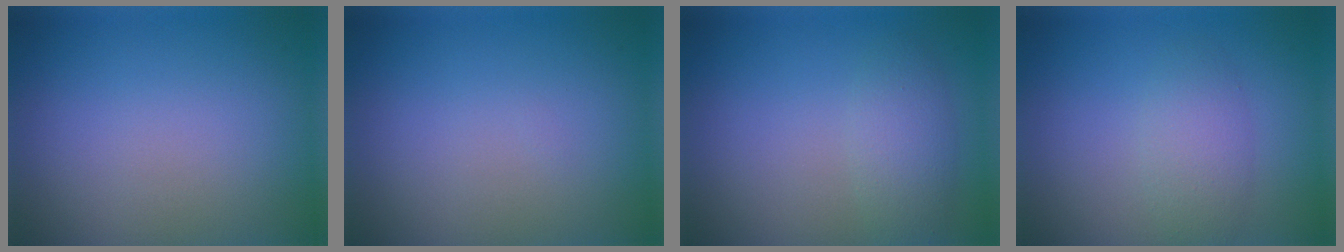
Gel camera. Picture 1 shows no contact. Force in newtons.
{"total": 0.0}
{"total": 2.3, "press": 2.3, "slide": 0.0}
{"total": 2.6, "press": 2.6, "slide": 0.1}